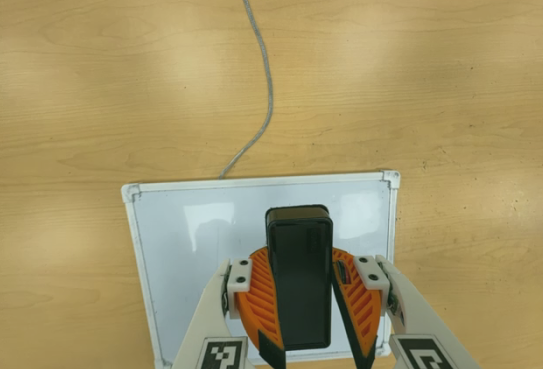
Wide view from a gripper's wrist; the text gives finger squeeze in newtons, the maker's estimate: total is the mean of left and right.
{"total": 10.9, "left": 11.0, "right": 10.8}